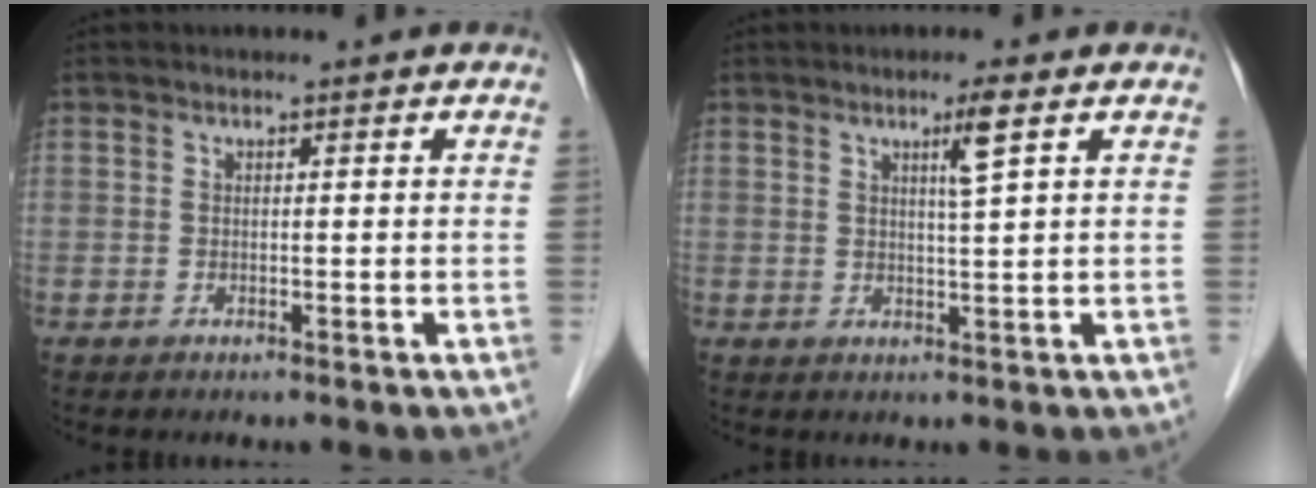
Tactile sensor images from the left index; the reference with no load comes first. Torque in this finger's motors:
{"motor_torque": [0.13, -0.09, 0.22, 0.05]}